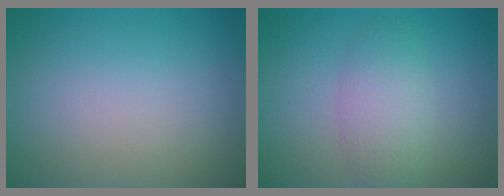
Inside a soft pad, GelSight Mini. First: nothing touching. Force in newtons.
{"total": 3.6, "press": 3.6, "slide": 0.1}